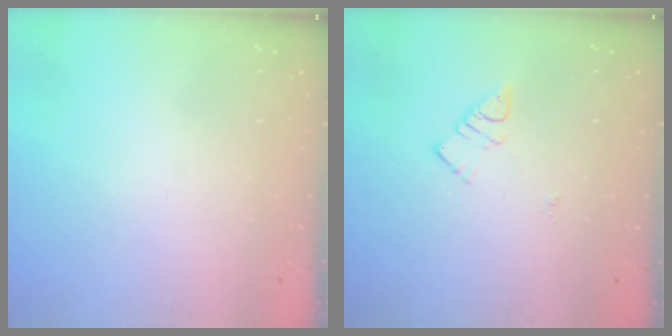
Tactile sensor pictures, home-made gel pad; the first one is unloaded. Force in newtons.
{"total": 5.8, "press": 5.8, "slide": 0.6}